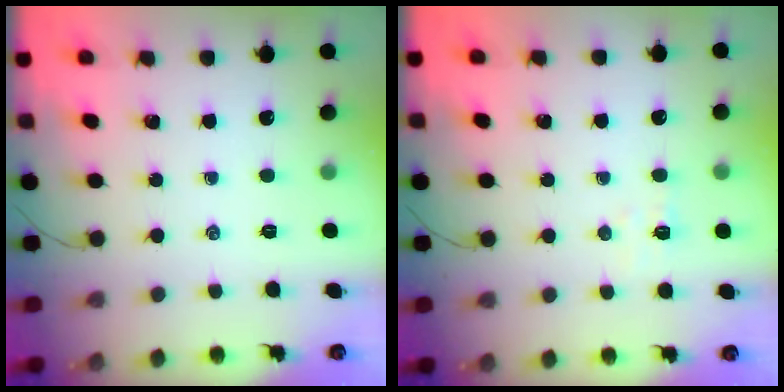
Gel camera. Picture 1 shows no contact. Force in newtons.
{"total": 4.2, "press": 4.0, "slide": 1.0}